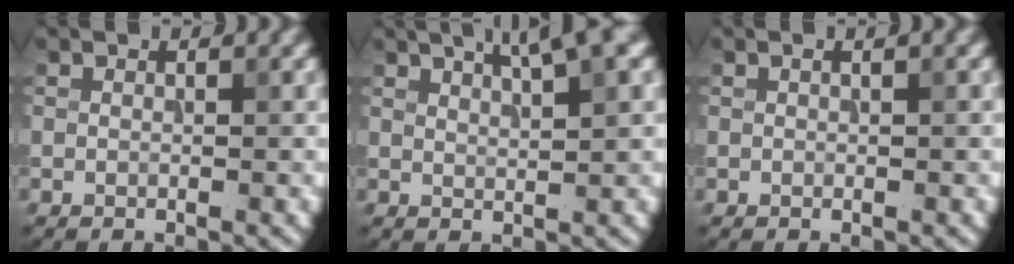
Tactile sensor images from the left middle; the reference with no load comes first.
{"total": 4.7, "force": [2.9, 0.7, 3.6], "torque": [-0.050, 0.013, 0.046]}
{"total": 1.1, "force": [0.3, 0.2, 1.0], "torque": [-0.017, 0.005, 0.000]}